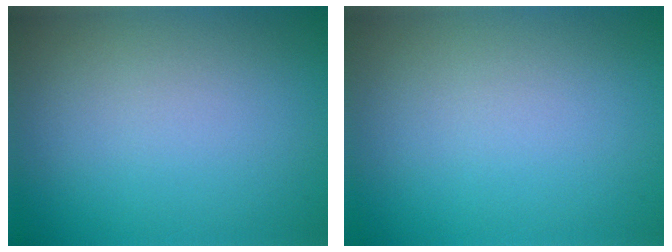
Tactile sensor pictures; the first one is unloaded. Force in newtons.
{"total": 0.0}